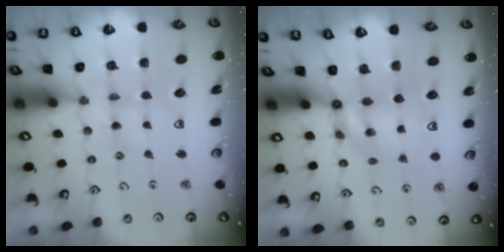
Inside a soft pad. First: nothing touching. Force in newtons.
{"total": 5.4, "press": 5.4, "slide": 0.6}